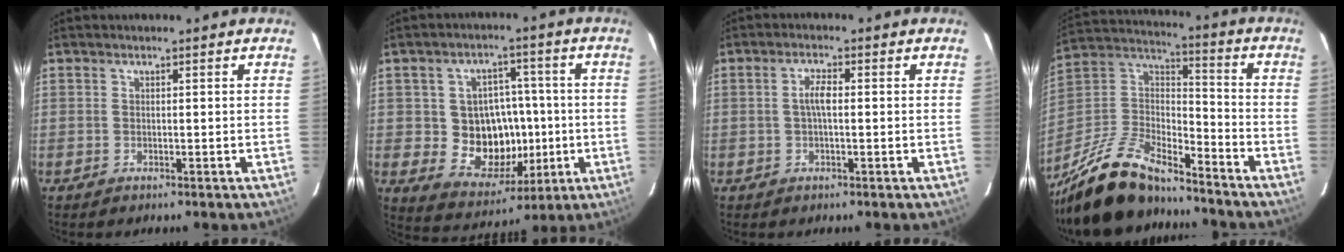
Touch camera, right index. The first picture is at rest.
{"total": 12.6, "force": [-1.3, 10.8, 6.4], "torque": [-0.127, 0.010, 0.003]}
{"total": 2.8, "force": [-0.1, 0.8, 2.6], "torque": [-0.053, 0.006, -0.001]}
{"total": 21.5, "force": [-17.0, 7.1, 11.0], "torque": [-0.241, -0.009, -0.302]}